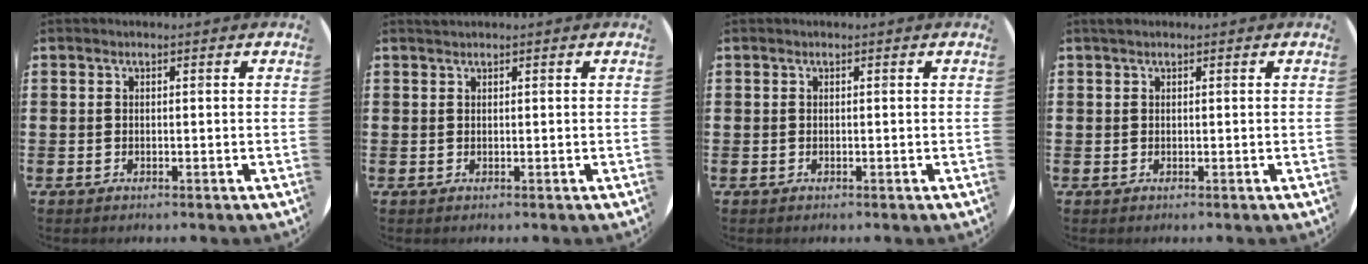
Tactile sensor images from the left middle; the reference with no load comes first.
{"total": 0.6, "force": [0.5, 0.1, -0.1], "torque": [0.003, 0.003, 0.010]}
{"total": 0.0}
{"total": 0.8, "force": [0.6, 0.4, -0.1], "torque": [0.008, 0.001, 0.011]}